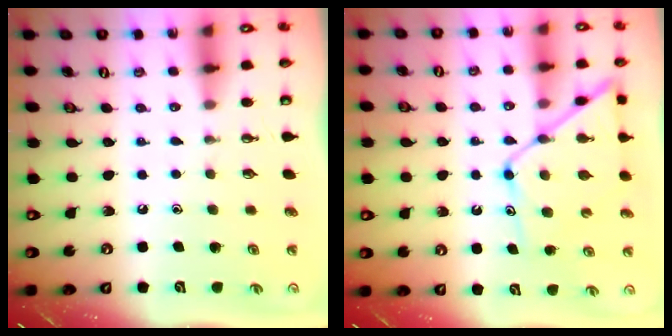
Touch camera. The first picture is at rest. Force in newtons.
{"total": 13.1, "press": 13.0, "slide": 1.1}